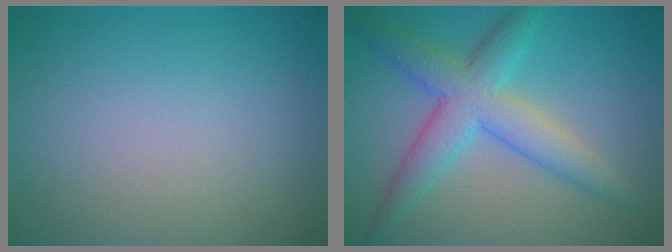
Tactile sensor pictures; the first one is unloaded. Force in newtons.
{"total": 5.7, "press": 5.7, "slide": 0.1}